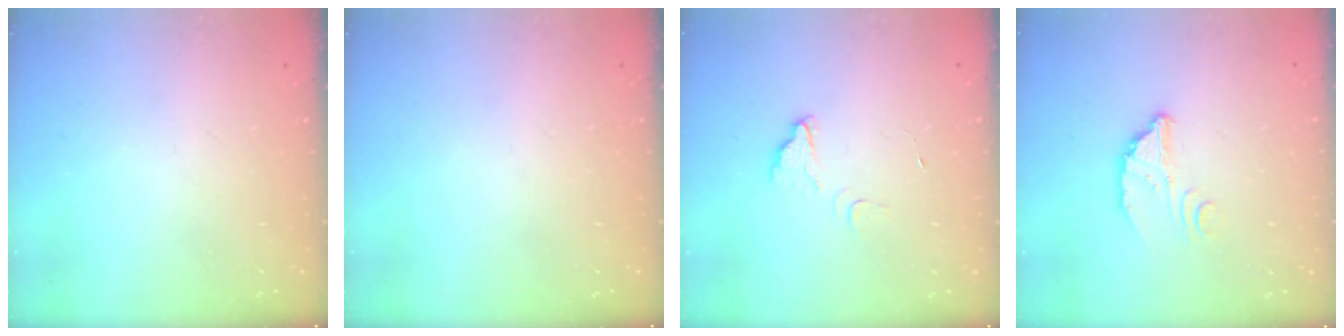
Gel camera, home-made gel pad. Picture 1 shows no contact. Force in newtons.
{"total": 0.0}
{"total": 3.2, "press": 3.2, "slide": 0.2}
{"total": 3.7, "press": 3.7, "slide": 0.2}